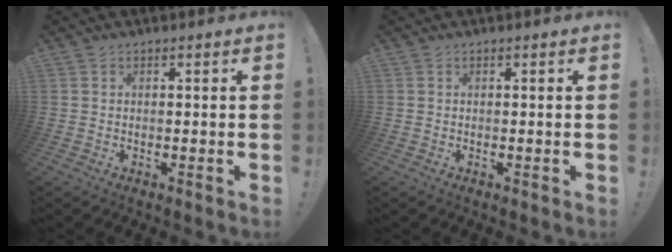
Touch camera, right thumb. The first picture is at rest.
{"total": 0.0}